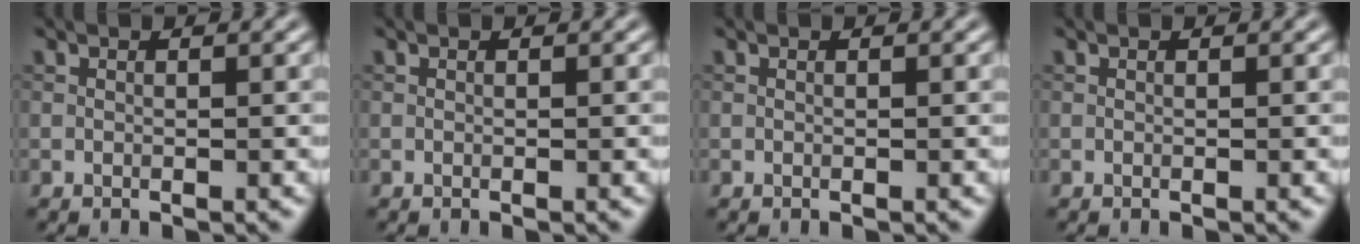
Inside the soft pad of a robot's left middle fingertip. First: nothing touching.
{"total": 0.0}
{"total": 0.0}
{"total": 0.0}